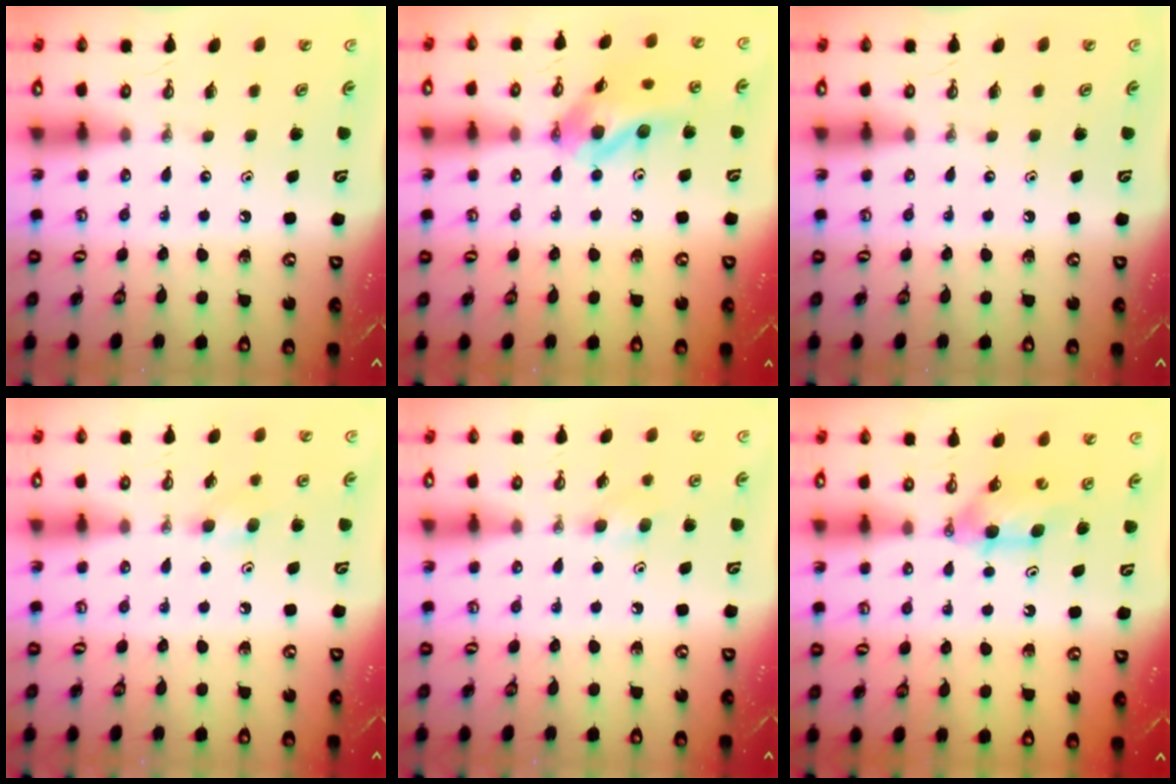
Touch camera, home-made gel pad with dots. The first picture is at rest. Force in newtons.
{"total": 14.3, "press": 14.2, "slide": 1.8}
{"total": 0.0}
{"total": 5.1, "press": 5.0, "slide": 0.9}
{"total": 5.1, "press": 5.0, "slide": 0.9}
{"total": 4.5, "press": 4.3, "slide": 1.4}